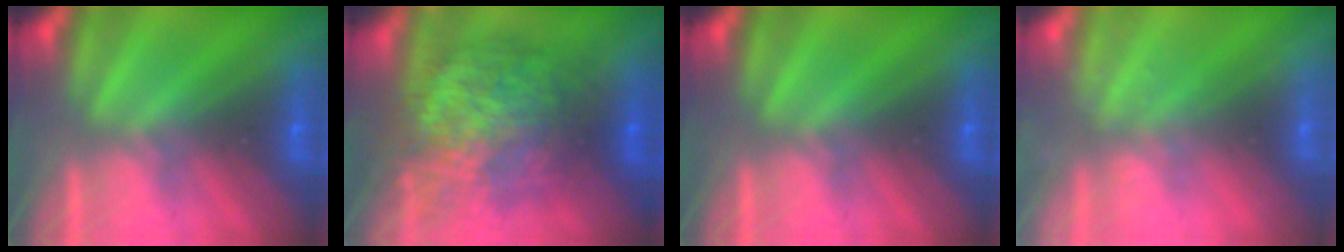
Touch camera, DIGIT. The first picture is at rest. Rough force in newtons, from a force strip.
{"total": 7.5}
{"total": 0.0}
{"total": 2.2}